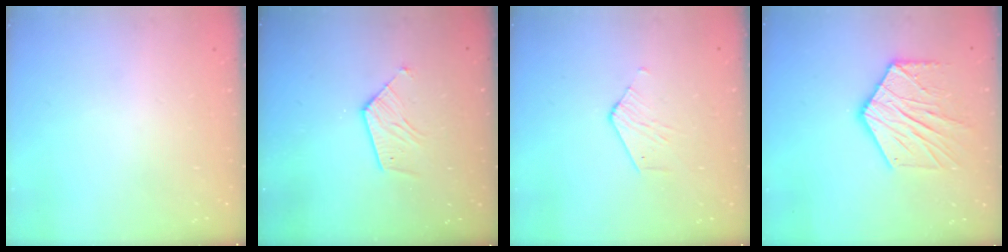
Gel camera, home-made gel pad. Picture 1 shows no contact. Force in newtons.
{"total": 7.8, "press": 7.8, "slide": 0.3}
{"total": 2.4, "press": 2.4, "slide": 0.2}
{"total": 13.6, "press": 13.6, "slide": 1.0}